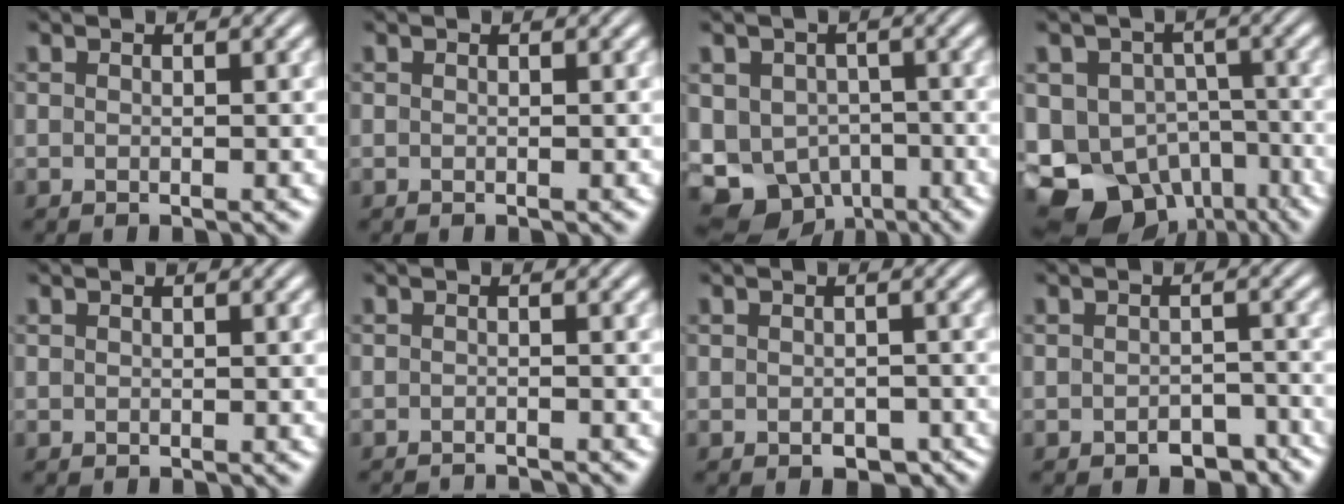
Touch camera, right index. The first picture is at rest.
{"total": 0.0}
{"total": 15.9, "force": [-6.4, 13.7, 4.8], "torque": [-0.128, -0.082, -0.095]}
{"total": 18.3, "force": [-7.3, 15.3, 7.0], "torque": [-0.165, -0.096, -0.103]}
{"total": 0.0}
{"total": 2.5, "force": [-2.5, -0.1, 0.0], "torque": [-0.004, -0.015, -0.035]}
{"total": 2.4, "force": [-2.0, 1.1, 0.8], "torque": [-0.008, -0.012, -0.027]}
{"total": 3.0, "force": [-2.8, 1.1, 0.5], "torque": [-0.002, -0.006, -0.044]}